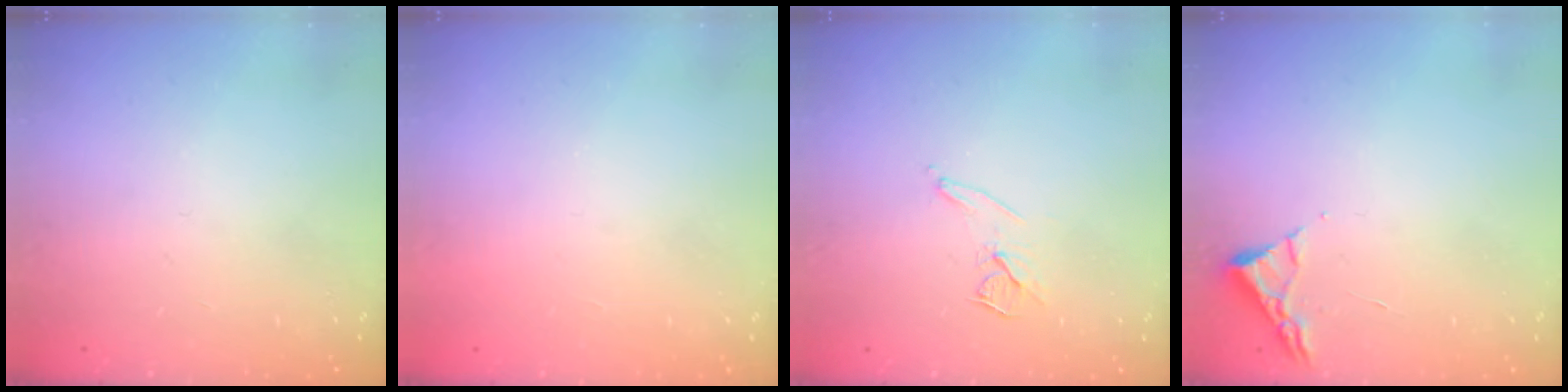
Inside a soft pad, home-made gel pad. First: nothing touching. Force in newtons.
{"total": 1.6, "press": 1.6, "slide": 0.1}
{"total": 7.4, "press": 6.8, "slide": 3.1}
{"total": 3.0, "press": 2.9, "slide": 0.4}